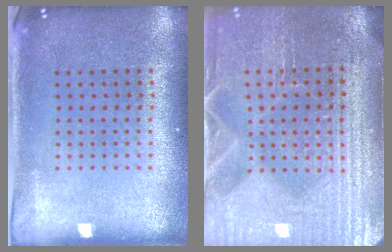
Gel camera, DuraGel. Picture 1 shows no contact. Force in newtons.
{"total": 4.0, "press": 3.8, "slide": 1.3}